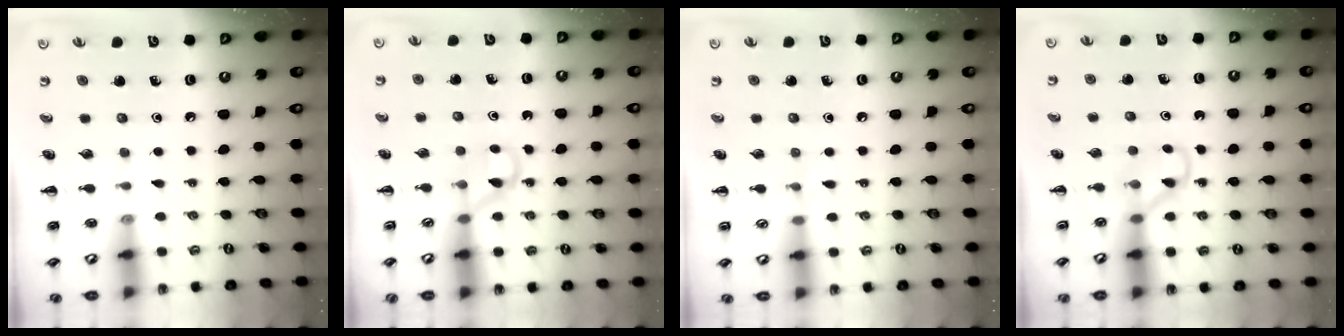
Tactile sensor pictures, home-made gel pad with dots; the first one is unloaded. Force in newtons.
{"total": 3.0, "press": 2.8, "slide": 1.1}
{"total": 3.7, "press": 3.5, "slide": 1.3}
{"total": 3.2, "press": 3.1, "slide": 1.0}